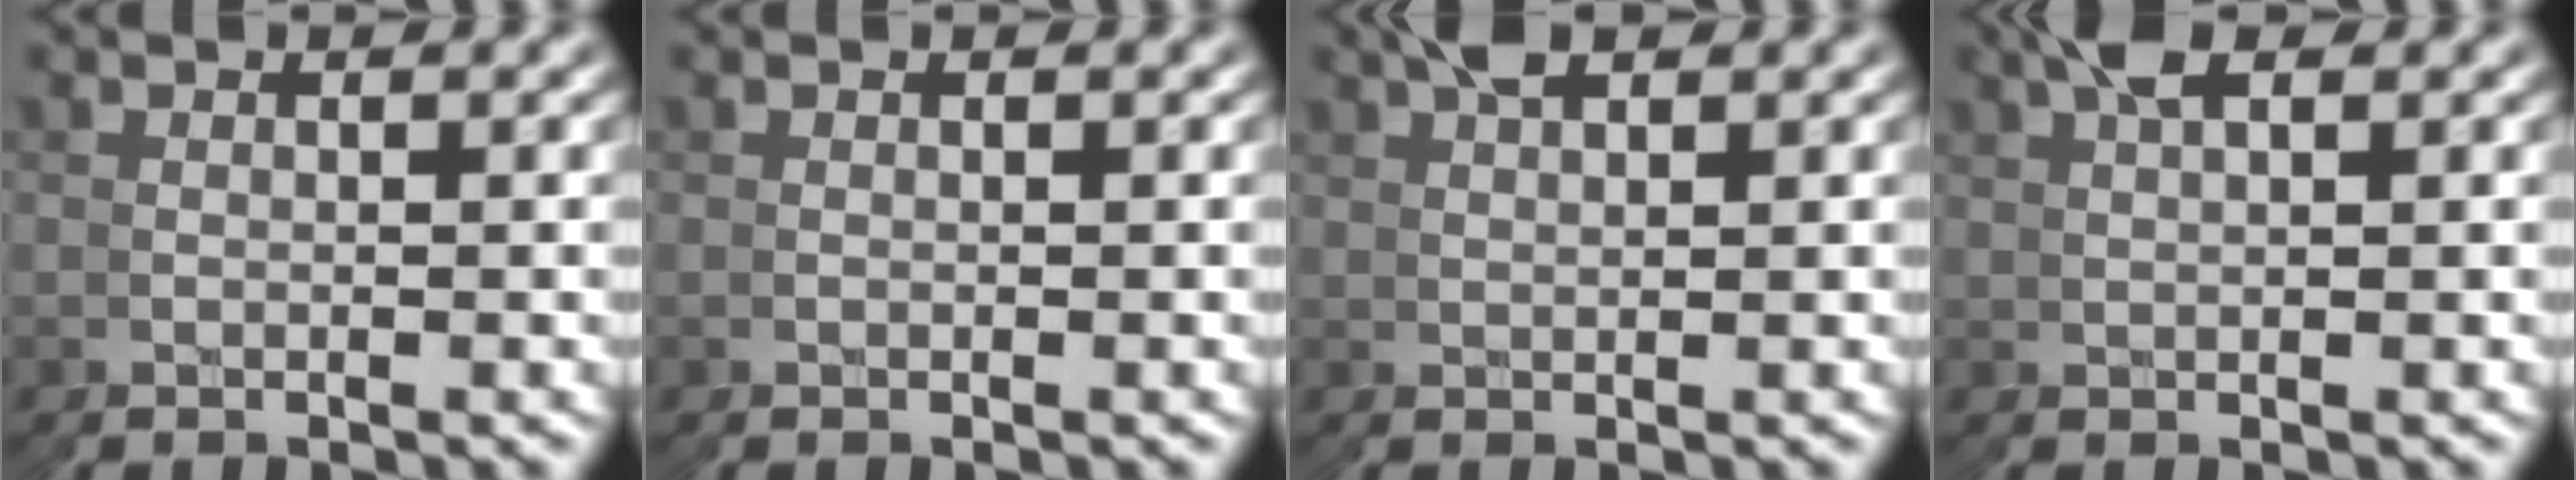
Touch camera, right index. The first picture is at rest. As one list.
[{"total": 0.0}, {"total": 2.5, "force": [1.4, 0.9, 1.9], "torque": [-0.015, 0.012, 0.023]}, {"total": 2.0, "force": [1.2, 0.1, 1.7], "torque": [-0.018, 0.015, 0.018]}]